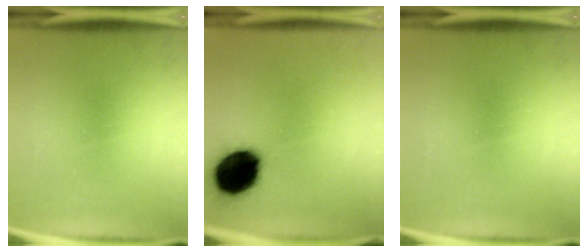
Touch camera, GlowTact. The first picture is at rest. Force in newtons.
{"total": 18.2}
{"total": 0.0}